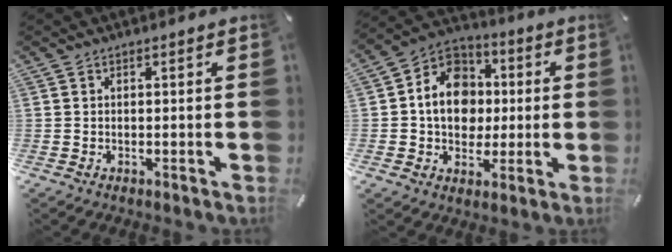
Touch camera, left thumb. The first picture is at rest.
{"total": 13.1, "force": [-0.6, 11.1, 6.9], "torque": [-0.134, 0.016, -0.013]}